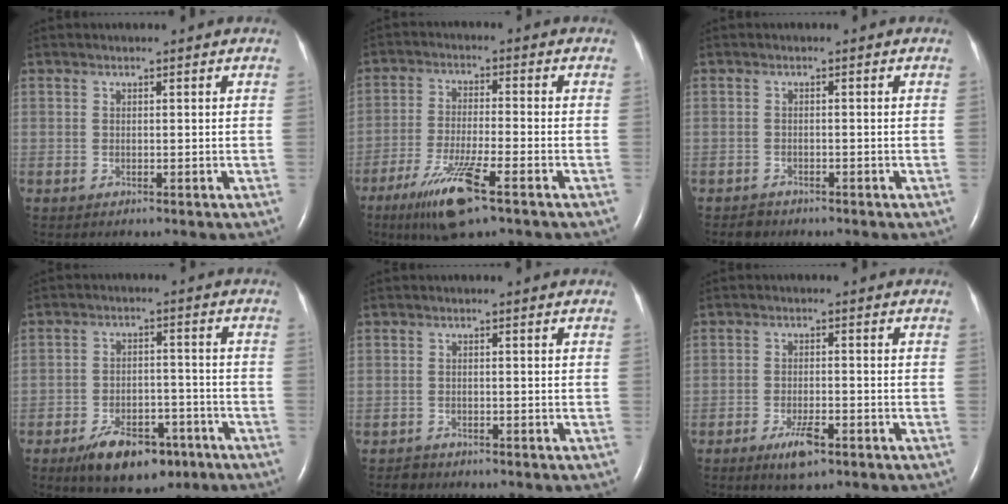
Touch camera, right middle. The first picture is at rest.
{"total": 10.0, "force": [-5.8, 0.8, 8.1], "torque": [-0.163, -0.026, -0.102]}
{"total": 1.4, "force": [-1.2, 0.8, 0.1], "torque": [-0.009, 0.000, -0.019]}
{"total": 10.2, "force": [-6.5, 5.0, 6.1], "torque": [-0.098, 0.000, -0.098]}
{"total": 1.3, "force": [-1.1, 0.7, -0.1], "torque": [-0.007, 0.000, -0.020]}
{"total": 4.3, "force": [-2.7, 1.1, 3.2], "torque": [-0.065, -0.004, -0.043]}